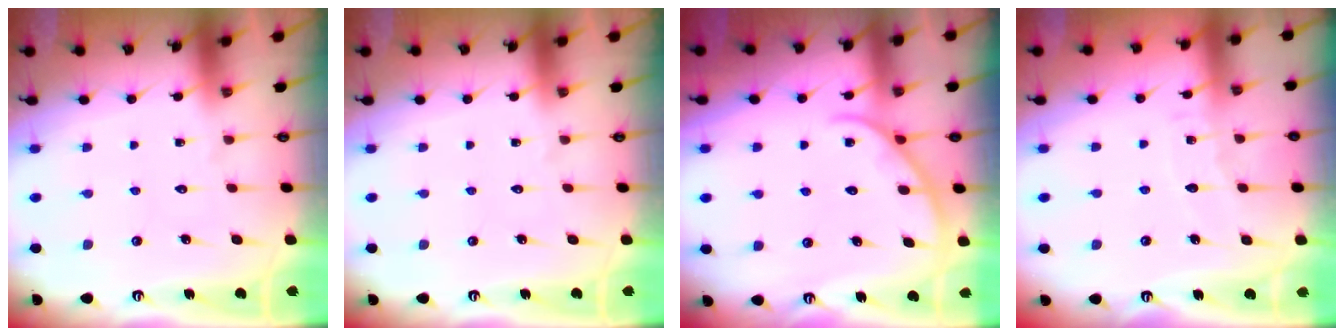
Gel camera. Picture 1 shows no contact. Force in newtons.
{"total": 0.0}
{"total": 3.7, "press": 3.7, "slide": 0.3}
{"total": 4.3, "press": 4.3, "slide": 0.3}